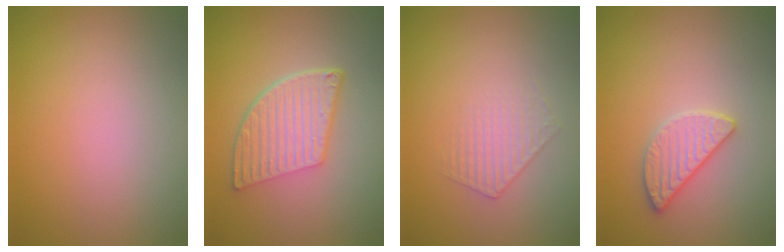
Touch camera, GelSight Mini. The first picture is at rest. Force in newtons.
{"total": 5.8, "press": 4.2, "slide": 4.0}
{"total": 1.3, "press": 0.6, "slide": 1.2}
{"total": 2.6, "press": 2.6, "slide": 0.4}